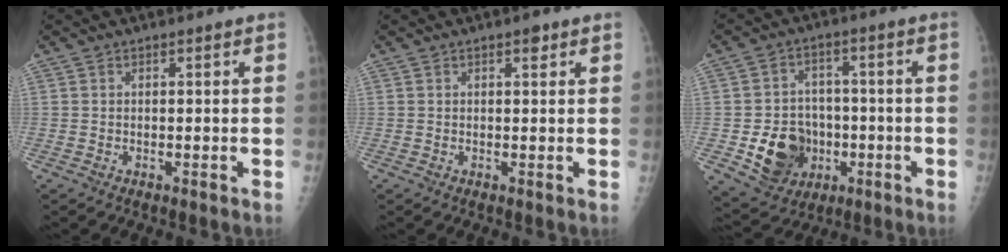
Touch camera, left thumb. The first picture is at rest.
{"total": 1.4, "force": [0.8, 0.7, 0.9], "torque": [-0.005, -0.001, 0.009]}
{"total": 12.2, "force": [-3.1, 10.1, 6.1], "torque": [-0.063, 0.011, -0.040]}